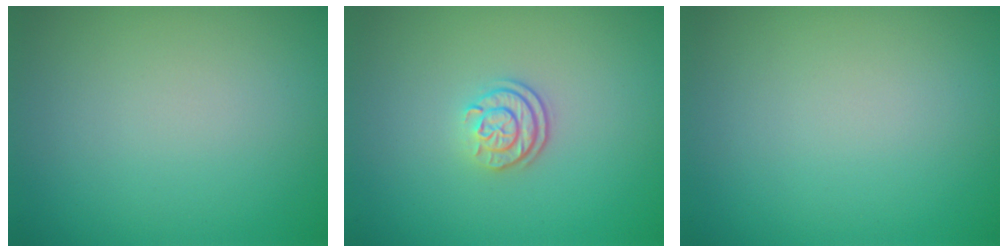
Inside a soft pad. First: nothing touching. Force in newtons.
{"total": 2.3, "press": 1.7, "slide": 1.5}
{"total": 0.0}